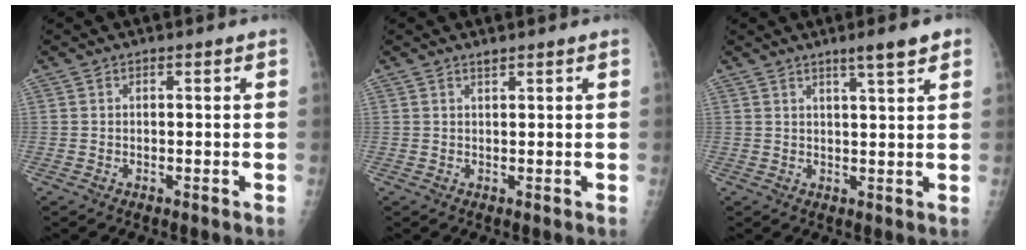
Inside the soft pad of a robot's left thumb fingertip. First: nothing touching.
{"total": 0.9, "force": [0.8, 0.1, 0.4], "torque": [-0.005, -0.007, 0.015]}
{"total": 5.0, "force": [3.2, 0.4, 3.8], "torque": [-0.052, -0.013, 0.047]}